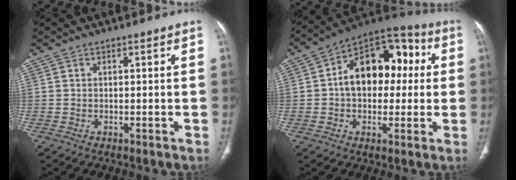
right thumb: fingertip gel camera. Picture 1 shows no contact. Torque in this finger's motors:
{"motor_torque": [1.28, 3.33, 1.37, -0.45, 0.12]}